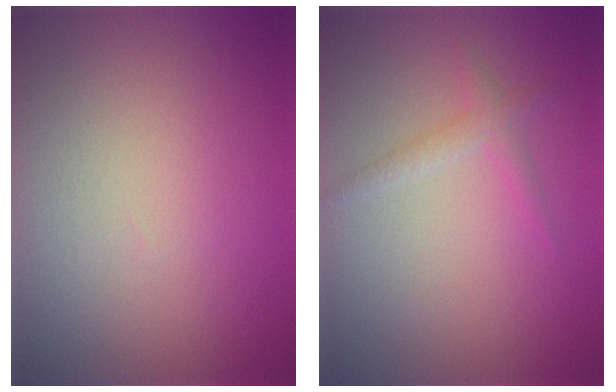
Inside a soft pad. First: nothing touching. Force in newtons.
{"total": 1.4, "press": 1.4, "slide": 0.0}